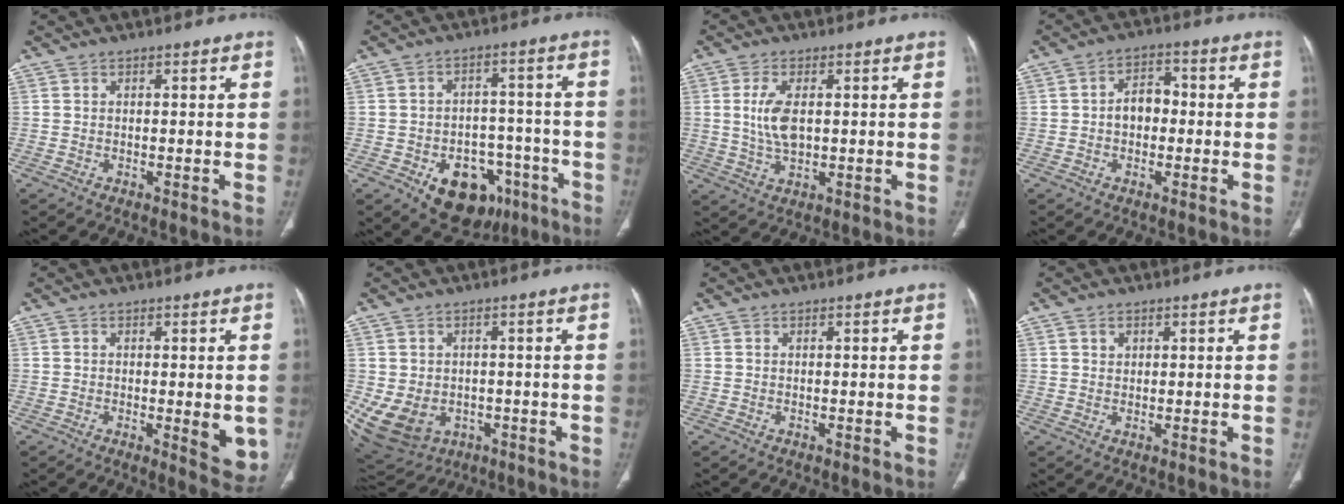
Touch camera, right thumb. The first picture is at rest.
{"total": 14.6, "force": [-7.0, 10.0, 8.0], "torque": [-0.070, 0.043, -0.090]}
{"total": 6.4, "force": [0.9, 3.2, 5.5], "torque": [-0.118, -0.004, 0.020]}
{"total": 5.4, "force": [-0.5, 3.9, 3.7], "torque": [-0.043, 0.022, -0.017]}
{"total": 6.1, "force": [-0.9, 2.3, 5.6], "torque": [-0.059, -0.013, -0.009]}
{"total": 13.4, "force": [-3.6, 11.0, 6.8], "torque": [-0.147, 0.008, -0.033]}
{"total": 0.0}
{"total": 1.7, "force": [0.8, 1.2, 0.7], "torque": [-0.006, -0.004, 0.014]}